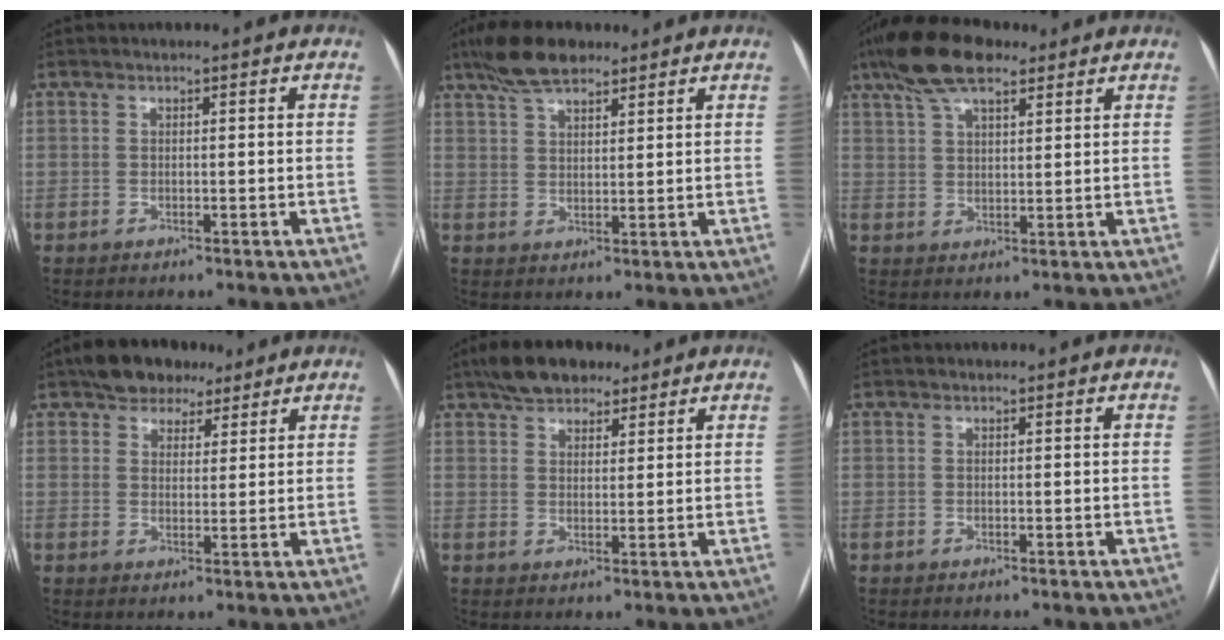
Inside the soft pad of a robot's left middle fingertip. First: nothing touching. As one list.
[{"total": 7.7, "force": [5.9, 2.5, 4.2], "torque": [-0.086, 0.017, 0.109]}, {"total": 10.2, "force": [7.2, 3.4, 6.4], "torque": [-0.130, 0.028, 0.131]}, {"total": 6.7, "force": [4.9, 4.0, 2.1], "torque": [-0.030, 0.015, 0.080]}, {"total": 7.8, "force": [5.9, 3.6, 3.6], "torque": [-0.063, 0.018, 0.101]}, {"total": 0.0}]